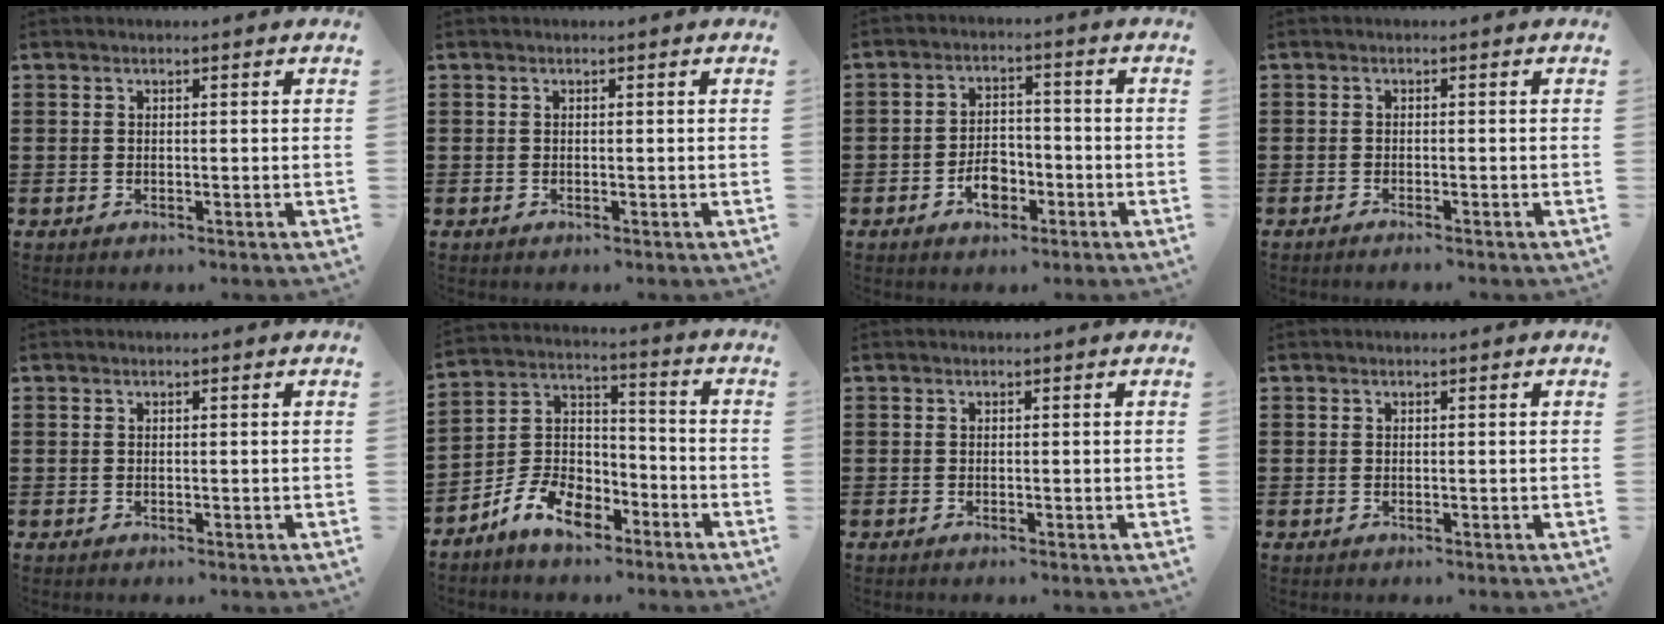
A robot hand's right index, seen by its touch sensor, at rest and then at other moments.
{"total": 0.0}
{"total": 4.8, "force": [-2.3, 2.9, 3.0], "torque": [-0.037, -0.001, -0.043]}
{"total": 0.9, "force": [-0.9, -0.1, 0.2], "torque": [-0.006, -0.002, -0.018]}
{"total": 0.0}
{"total": 8.9, "force": [-6.1, 4.9, 4.2], "torque": [-0.103, 0.018, -0.119]}
{"total": 0.0}
{"total": 0.0}